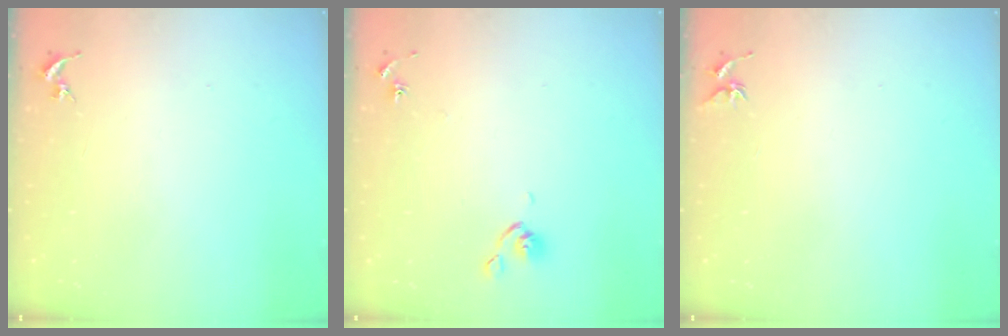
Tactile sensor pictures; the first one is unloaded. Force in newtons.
{"total": 5.9, "press": 5.8, "slide": 0.8}
{"total": 3.7, "press": 3.7, "slide": 0.4}